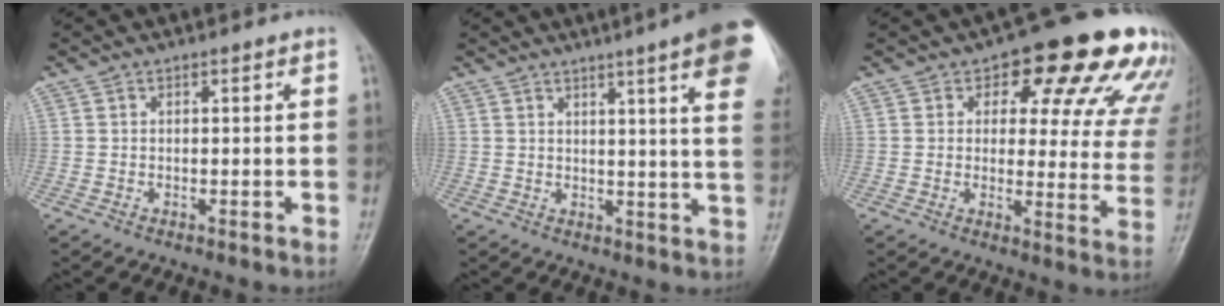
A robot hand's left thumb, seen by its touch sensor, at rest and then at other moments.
{"total": 16.1, "force": [8.6, 1.5, 13.5], "torque": [-0.153, -0.020, 0.089]}
{"total": 19.6, "force": [11.7, 9.2, 12.8], "torque": [-0.101, -0.033, 0.126]}